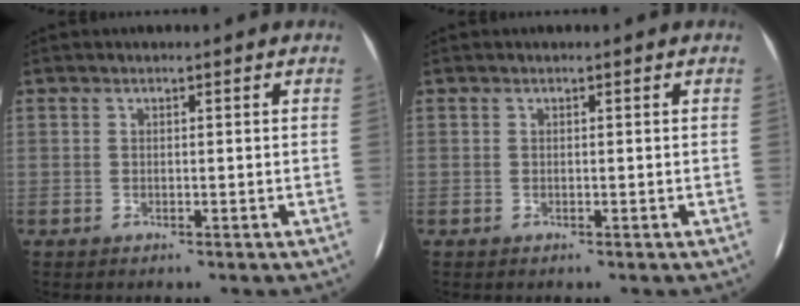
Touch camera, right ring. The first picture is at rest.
{"total": 0.0}